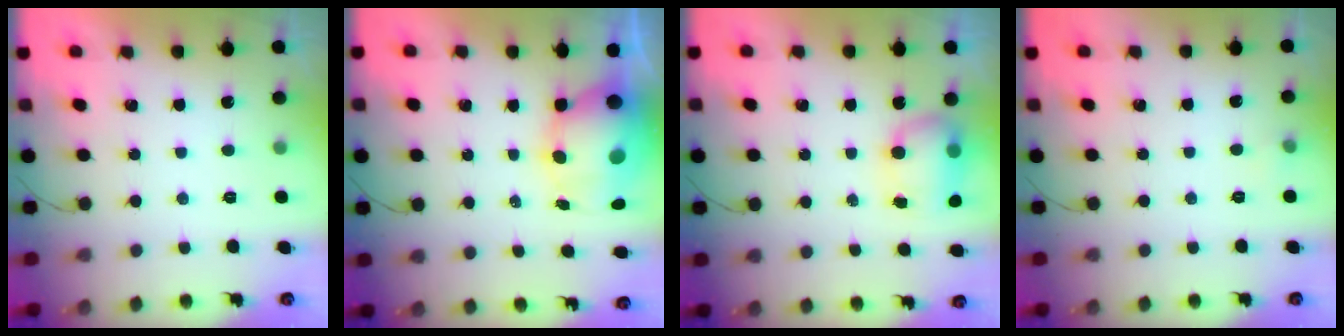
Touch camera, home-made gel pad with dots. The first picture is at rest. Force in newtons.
{"total": 9.5, "press": 9.2, "slide": 2.3}
{"total": 7.1, "press": 7.0, "slide": 1.2}
{"total": 3.3, "press": 2.6, "slide": 2.1}